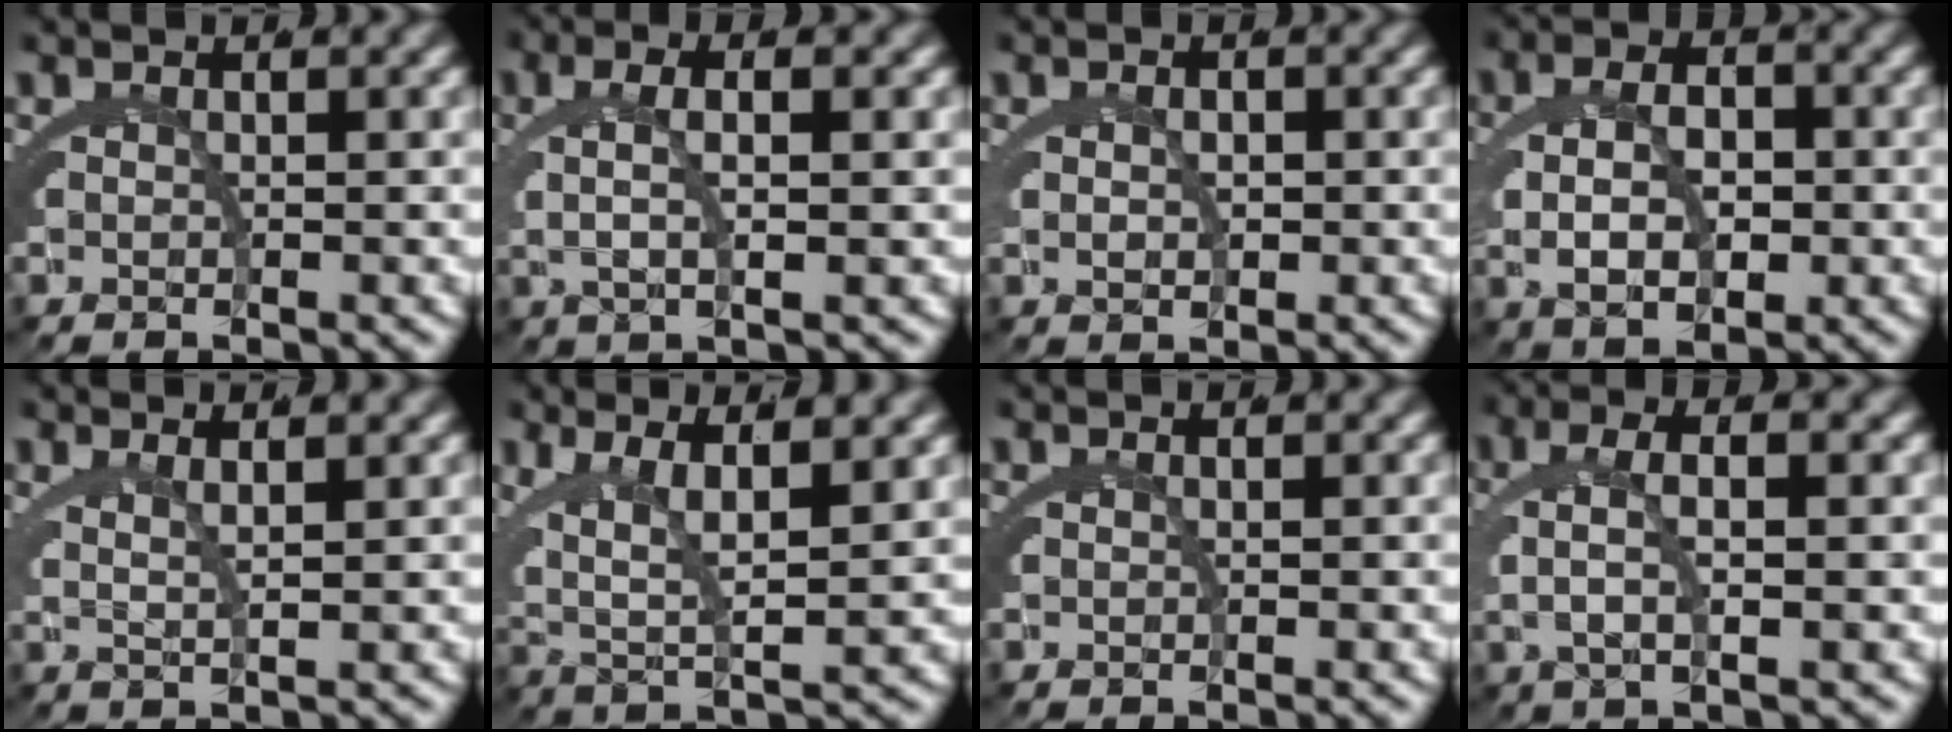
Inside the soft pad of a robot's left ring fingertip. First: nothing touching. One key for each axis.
{"total": 4.1, "fx": 0.8, "fy": 1.3, "fz": 3.9, "tx": -0.070, "ty": 0.007, "tz": 0.012}
{"total": 1.4, "fx": 0.0, "fy": 0.8, "fz": 1.2, "tx": -0.019, "ty": -0.008, "tz": 0.007}
{"total": 5.8, "fx": -0.5, "fy": 3.6, "fz": 4.5, "tx": -0.072, "ty": -0.003, "tz": -0.005}
{"total": 2.3, "fx": 1.3, "fy": 0.3, "fz": 1.9, "tx": -0.031, "ty": -0.001, "tz": 0.024}
{"total": 7.5, "fx": 1.4, "fy": 4.4, "fz": 6.0, "tx": -0.109, "ty": -0.009, "tz": 0.023}
{"total": 0.0}
{"total": 4.4, "fx": 0.5, "fy": 1.5, "fz": 4.1, "tx": -0.077, "ty": 0.006, "tz": 0.006}